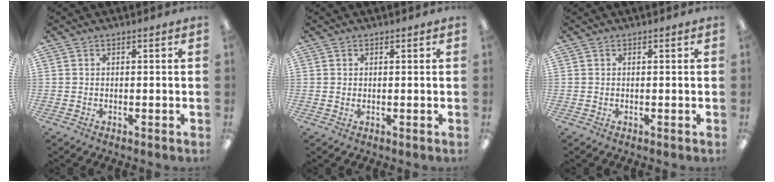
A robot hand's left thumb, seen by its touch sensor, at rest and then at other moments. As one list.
[{"total": 0.7, "force": [0.4, 0.5, 0.2], "torque": [0.003, -0.002, 0.006]}, {"total": 0.0}]